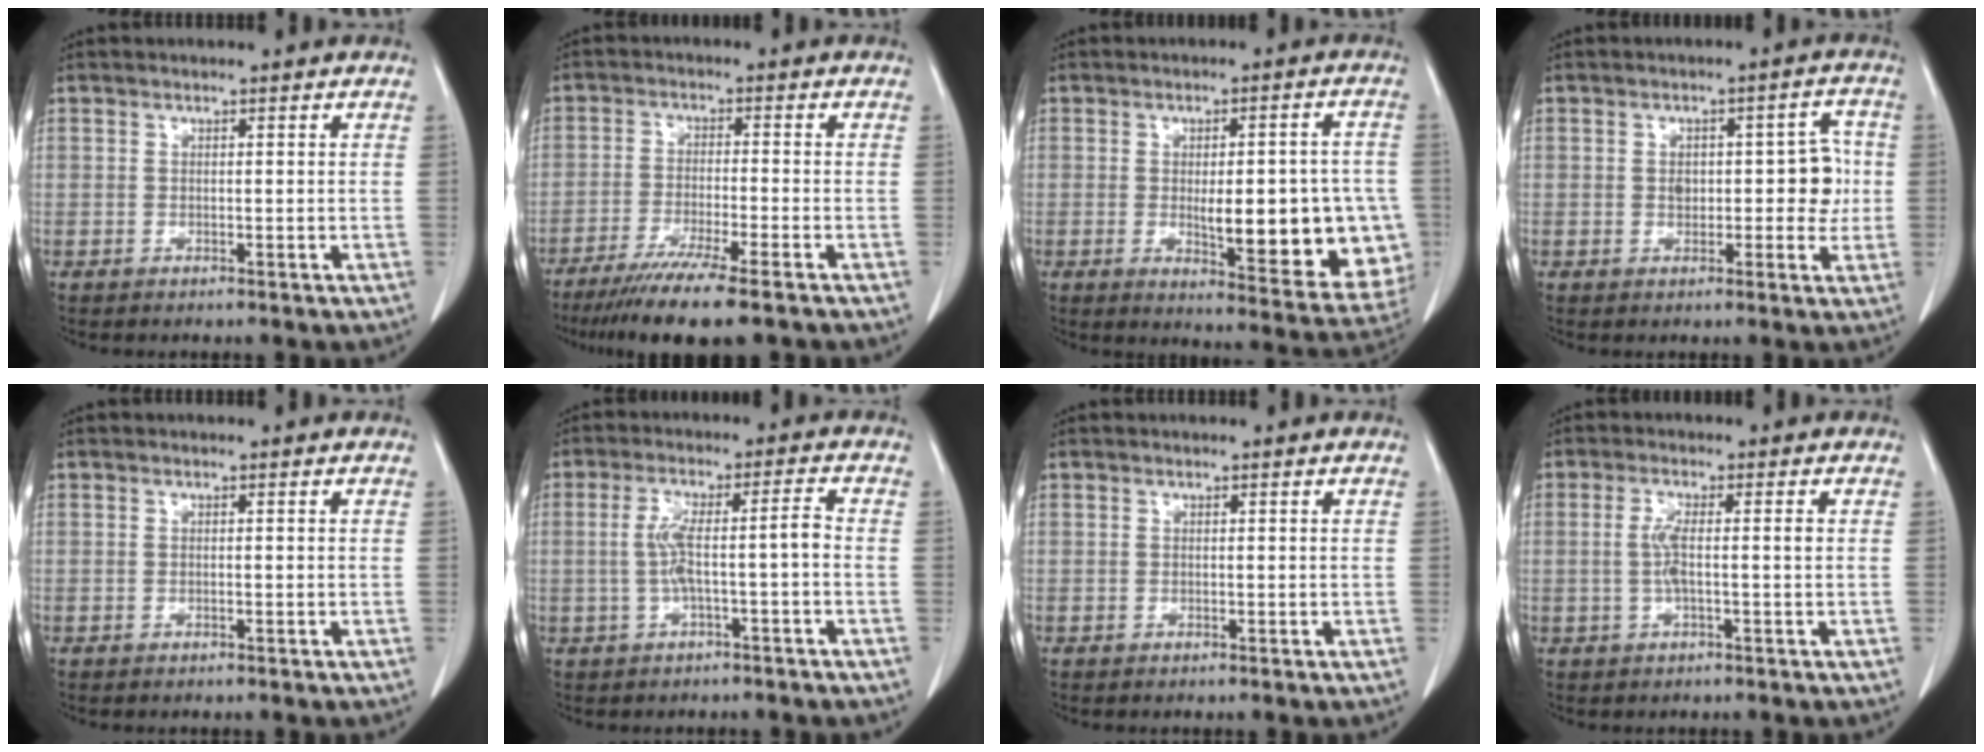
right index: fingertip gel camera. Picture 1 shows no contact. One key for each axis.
{"total": 10.4, "fx": -7.9, "fy": -0.2, "fz": 6.8, "tx": -0.105, "ty": -0.027, "tz": -0.127}
{"total": 17.7, "fx": -2.4, "fy": 5.2, "fz": 16.8, "tx": -0.153, "ty": 0.008, "tz": -0.005}
{"total": 6.1, "fx": 0.1, "fy": 3.1, "fz": 5.3, "tx": -0.063, "ty": 0.021, "tz": 0.006}
{"total": 0.0}
{"total": 6.0, "fx": -1.0, "fy": 0.4, "fz": 5.9, "tx": -0.119, "ty": 0.025, "tz": -0.014}
{"total": 0.0}
{"total": 3.6, "fx": -0.1, "fy": 0.4, "fz": 3.6, "tx": -0.077, "ty": 0.004, "tz": -0.002}